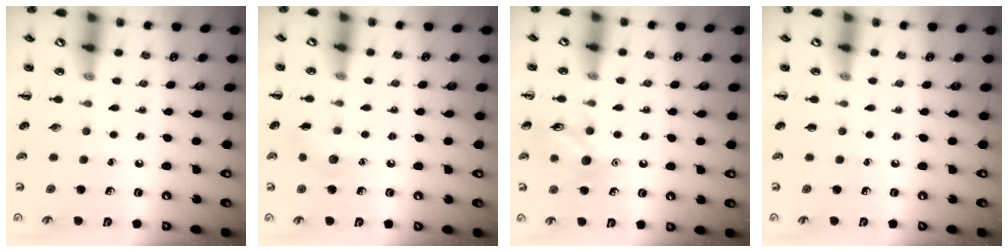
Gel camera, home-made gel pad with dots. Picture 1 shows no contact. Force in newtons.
{"total": 6.5, "press": 6.4, "slide": 1.4}
{"total": 10.3, "press": 10.3, "slide": 0.6}
{"total": 0.0}